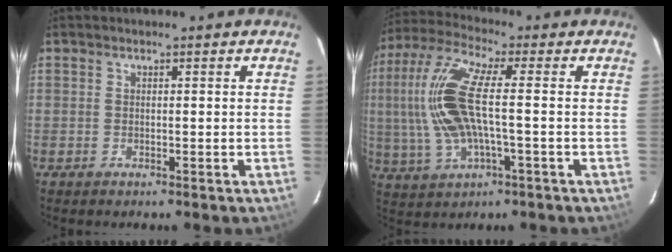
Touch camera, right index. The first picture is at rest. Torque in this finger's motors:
{"motor_torque": [1.98, 0.11, 1.05, 0.21]}